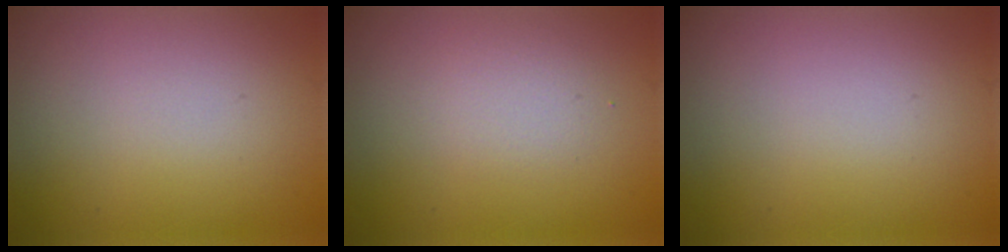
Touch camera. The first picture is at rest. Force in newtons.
{"total": 1.6, "press": 1.6, "slide": 0.1}
{"total": 0.0}